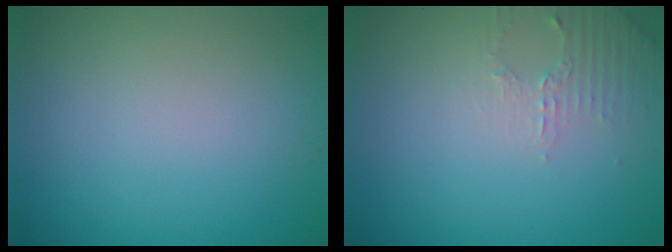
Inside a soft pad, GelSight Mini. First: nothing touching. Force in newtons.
{"total": 1.8, "press": 1.7, "slide": 0.5}